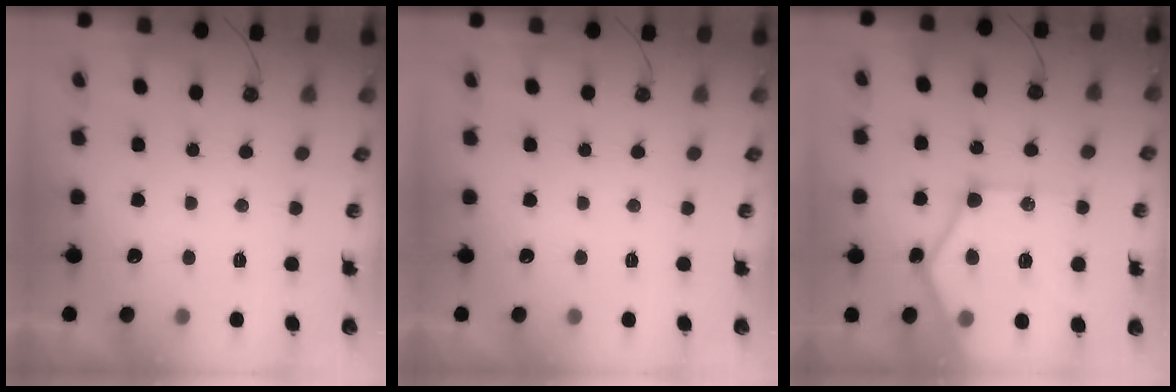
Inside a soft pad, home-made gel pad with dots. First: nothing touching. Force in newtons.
{"total": 0.0}
{"total": 23.2, "press": 23.0, "slide": 2.3}